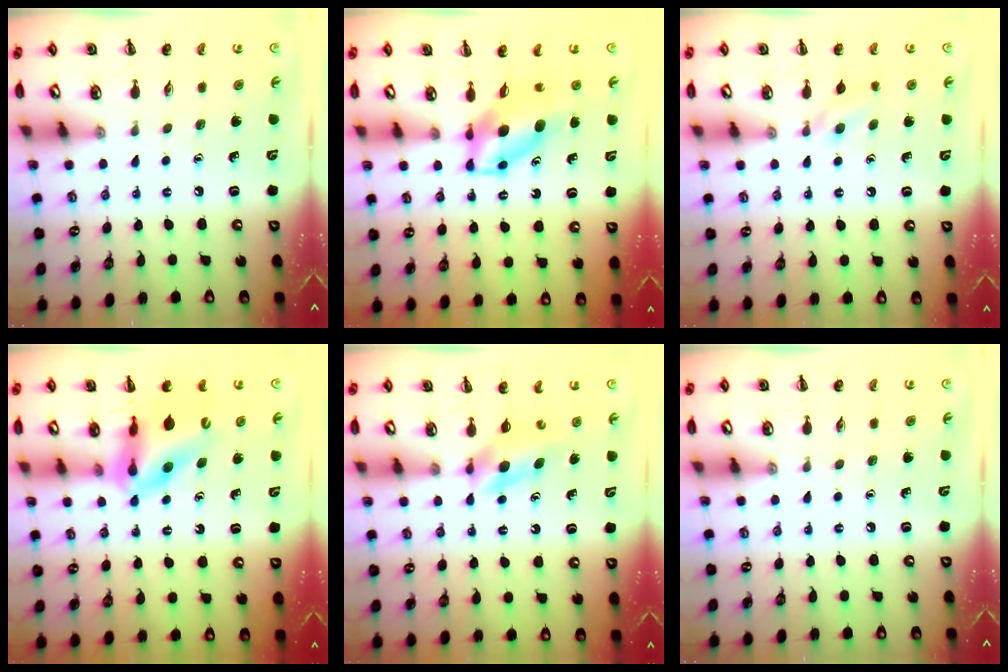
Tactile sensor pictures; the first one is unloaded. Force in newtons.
{"total": 6.1, "press": 5.9, "slide": 1.6}
{"total": 4.0, "press": 3.7, "slide": 1.4}
{"total": 11.8, "press": 11.1, "slide": 3.9}
{"total": 3.9, "press": 3.7, "slide": 0.9}
{"total": 0.0}